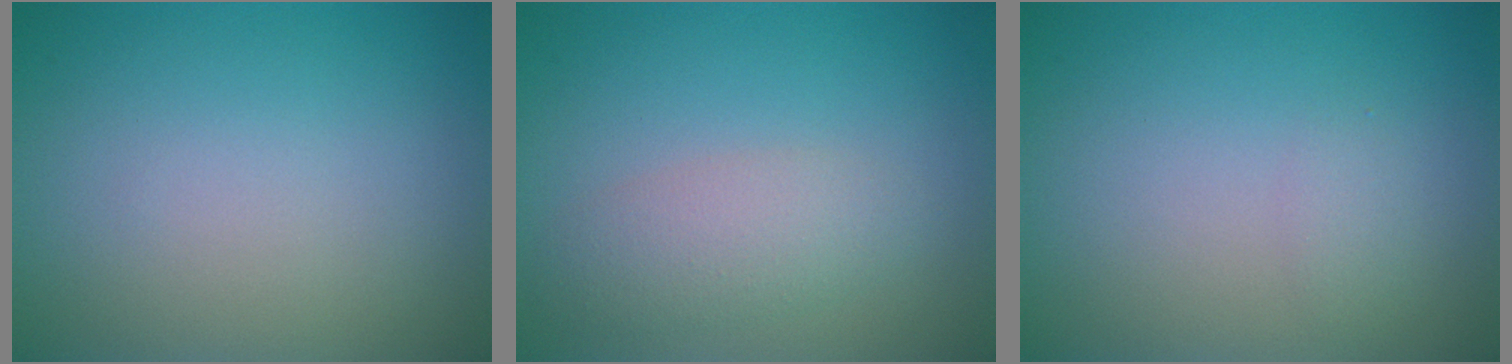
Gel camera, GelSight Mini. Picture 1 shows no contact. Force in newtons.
{"total": 2.9, "press": 2.9, "slide": 0.1}
{"total": 0.9, "press": 0.9, "slide": 0.0}